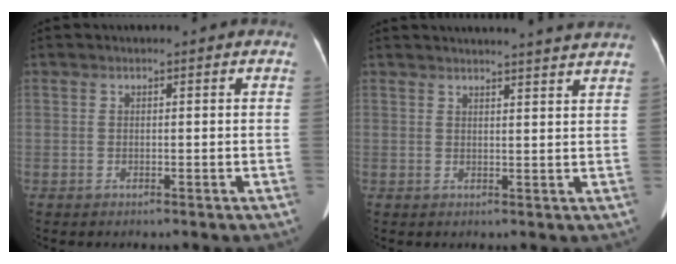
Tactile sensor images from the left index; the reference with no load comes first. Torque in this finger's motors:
{"motor_torque": [-0.02, -0.01, -0.08, 0.00]}